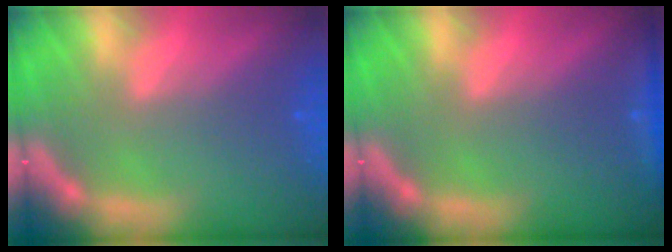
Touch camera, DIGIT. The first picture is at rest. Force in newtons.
{"total": 1.9}